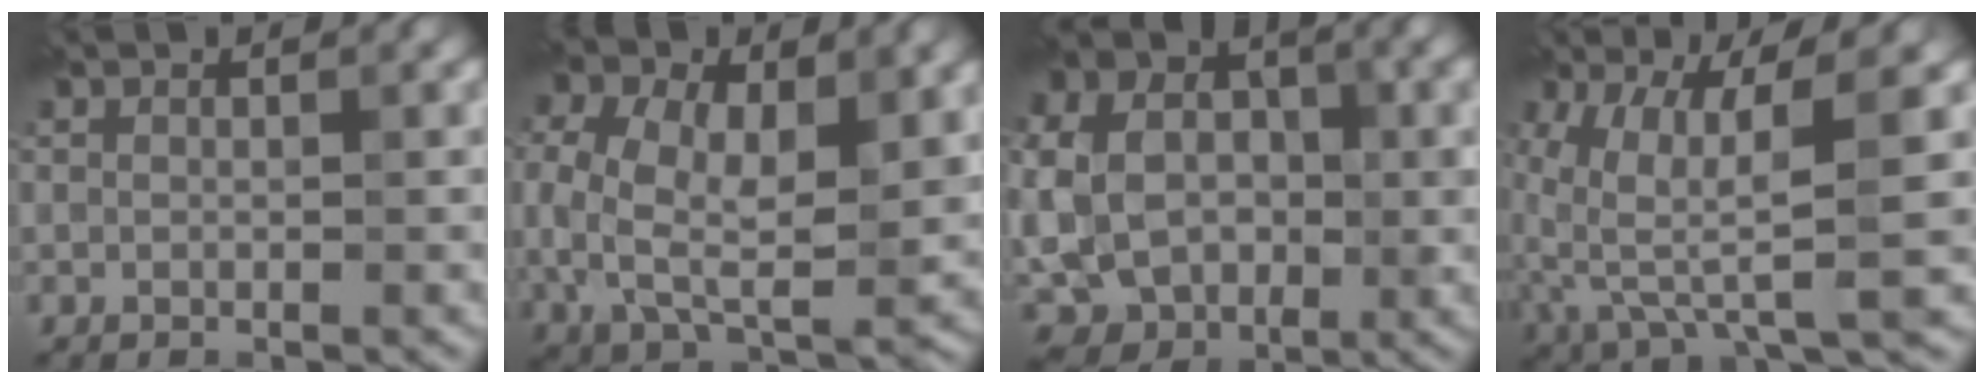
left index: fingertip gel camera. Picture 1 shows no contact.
{"total": 10.9, "force": [1.2, 6.9, 8.3], "torque": [-0.190, 0.000, 0.023]}
{"total": 13.0, "force": [0.2, 10.5, 7.6], "torque": [-0.166, 0.018, -0.003]}
{"total": 8.0, "force": [0.9, 2.4, 7.6], "torque": [-0.161, -0.004, 0.020]}